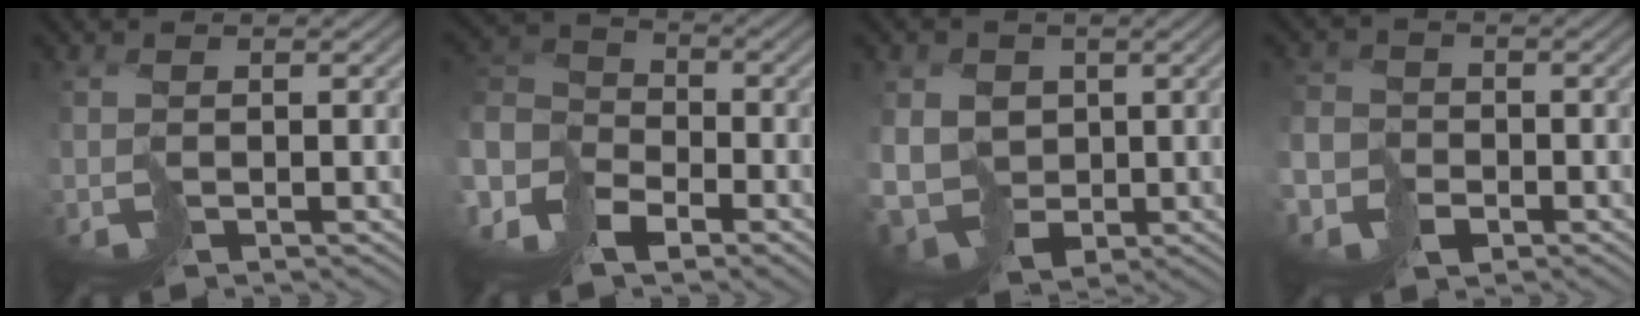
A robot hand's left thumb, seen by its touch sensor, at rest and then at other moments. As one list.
[{"total": 9.5, "force": [-5.4, 6.0, 5.1], "torque": [-0.146, -0.034, -0.104]}, {"total": 9.0, "force": [0.0, 8.1, 4.0], "torque": [-0.113, -0.025, -0.014]}, {"total": 6.5, "force": [-3.6, 5.0, 1.9], "torque": [-0.053, -0.025, -0.084]}]